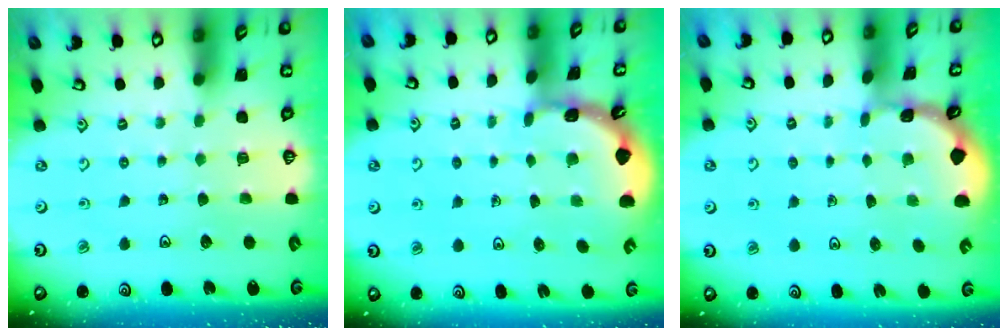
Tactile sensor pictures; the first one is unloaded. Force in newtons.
{"total": 1.6, "press": 1.6, "slide": 0.1}
{"total": 0.7, "press": 0.7, "slide": 0.1}